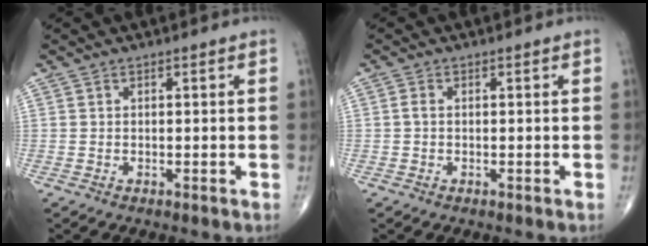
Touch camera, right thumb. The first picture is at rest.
{"total": 1.0, "force": [0.0, 0.6, 0.8], "torque": [-0.014, 0.001, -0.002]}